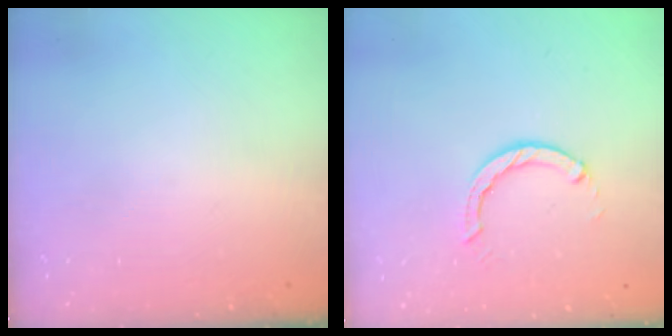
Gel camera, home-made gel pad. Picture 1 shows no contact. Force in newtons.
{"total": 2.9, "press": 2.9, "slide": 0.4}